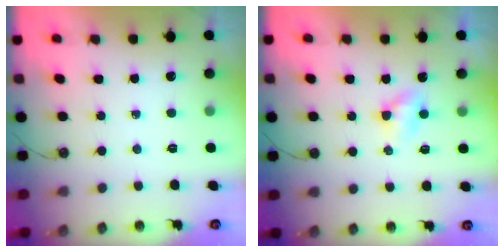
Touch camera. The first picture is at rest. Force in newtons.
{"total": 3.0, "press": 3.0, "slide": 0.3}